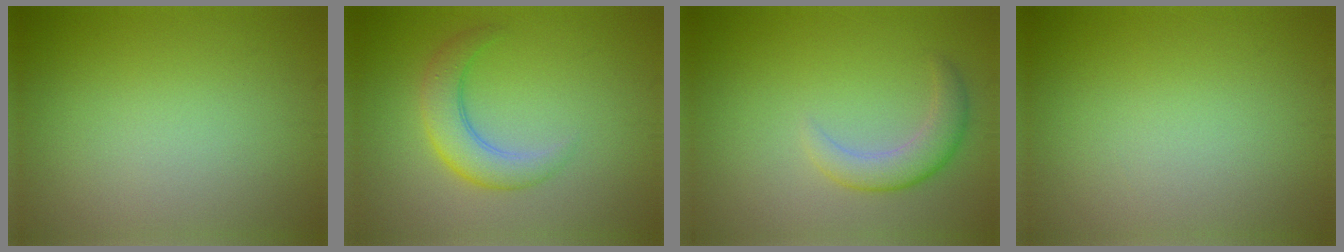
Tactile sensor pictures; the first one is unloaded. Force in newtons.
{"total": 3.9, "press": 3.9, "slide": 0.2}
{"total": 2.9, "press": 2.9, "slide": 0.2}
{"total": 0.0}